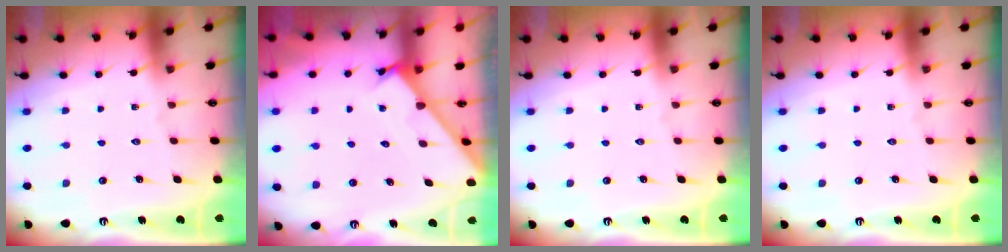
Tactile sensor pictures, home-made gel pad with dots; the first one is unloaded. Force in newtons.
{"total": 3.4, "press": 3.4, "slide": 0.1}
{"total": 0.0}
{"total": 0.0}